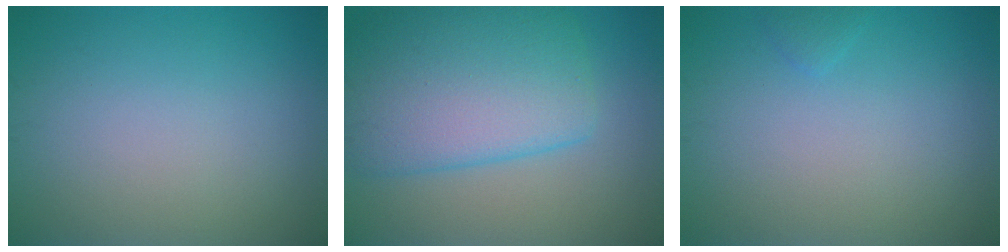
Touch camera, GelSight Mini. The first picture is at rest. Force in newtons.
{"total": 8.9, "press": 8.9, "slide": 0.2}
{"total": 0.6, "press": 0.6, "slide": 0.0}